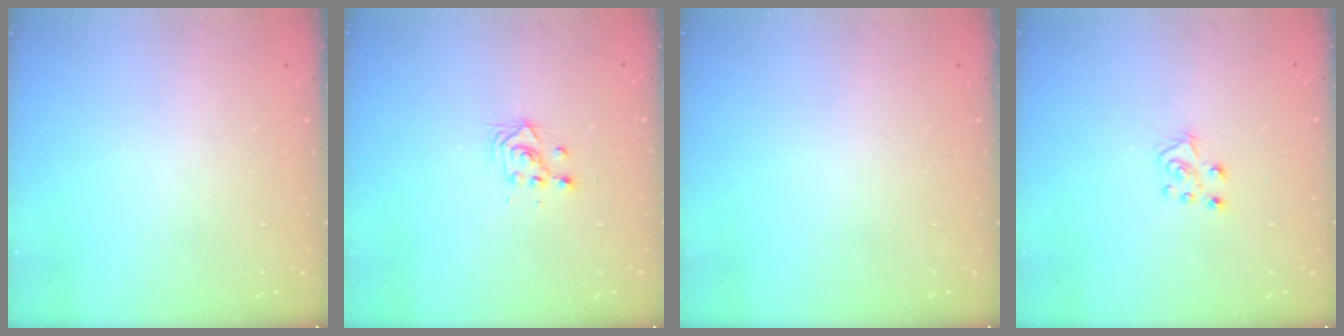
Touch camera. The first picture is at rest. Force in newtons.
{"total": 2.8, "press": 2.8, "slide": 0.2}
{"total": 0.0}
{"total": 6.8, "press": 6.8, "slide": 0.4}